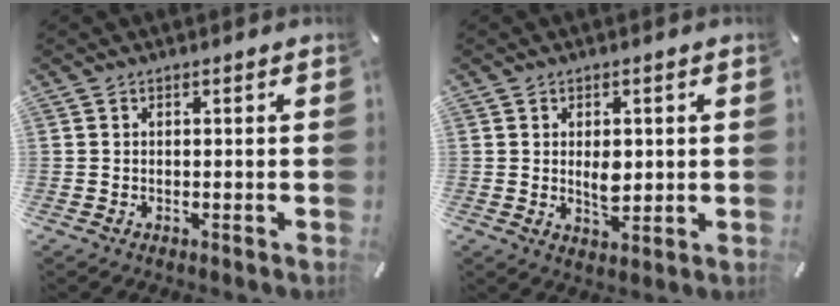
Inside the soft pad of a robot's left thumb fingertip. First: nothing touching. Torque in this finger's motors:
{"motor_torque": [0.12, 0.02, 0.04, -0.10, 0.12]}